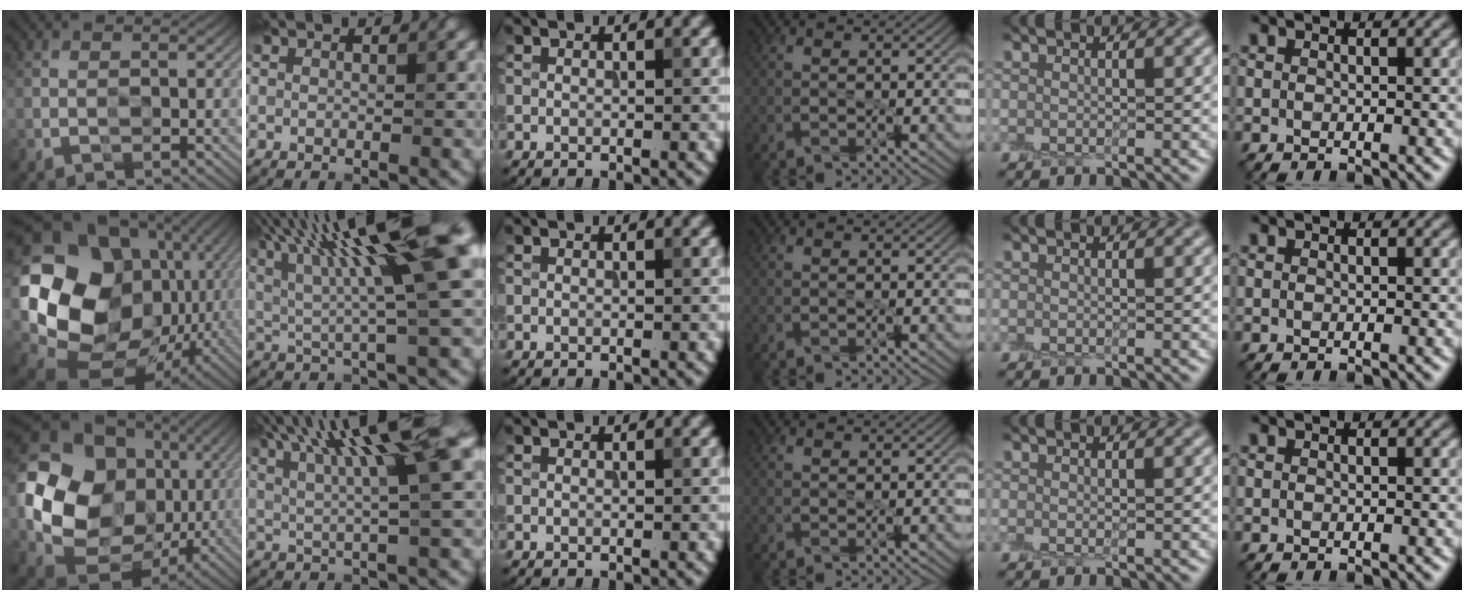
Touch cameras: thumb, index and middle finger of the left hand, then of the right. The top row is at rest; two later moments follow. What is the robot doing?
{"motion": "peel", "object": "plastic screen protector"}